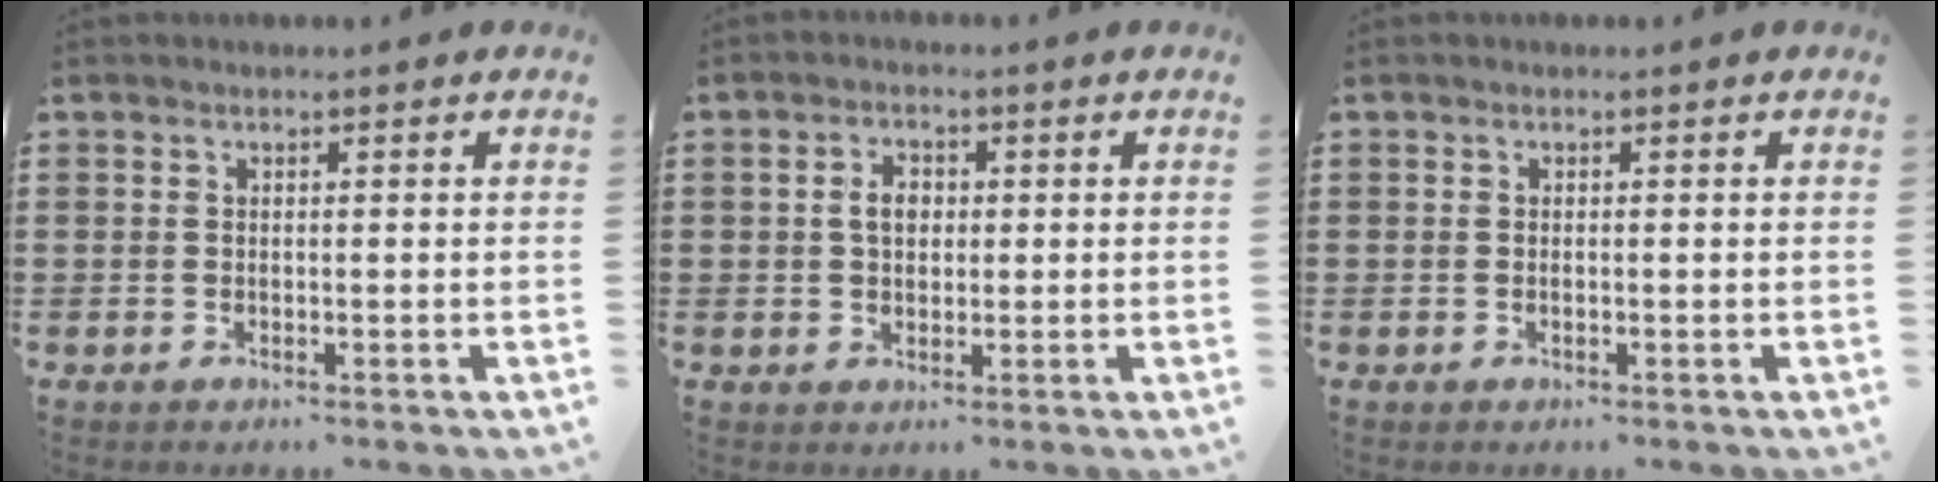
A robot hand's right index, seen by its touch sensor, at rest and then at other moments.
{"total": 3.2, "force": [0.3, 2.2, 2.3], "torque": [-0.050, 0.011, 0.003]}
{"total": 0.0}